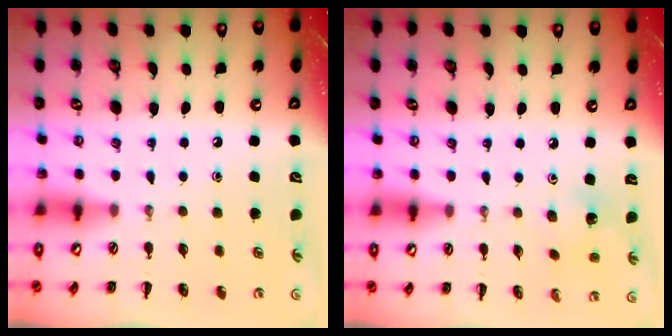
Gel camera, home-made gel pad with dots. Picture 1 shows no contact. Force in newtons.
{"total": 1.8, "press": 1.7, "slide": 0.5}